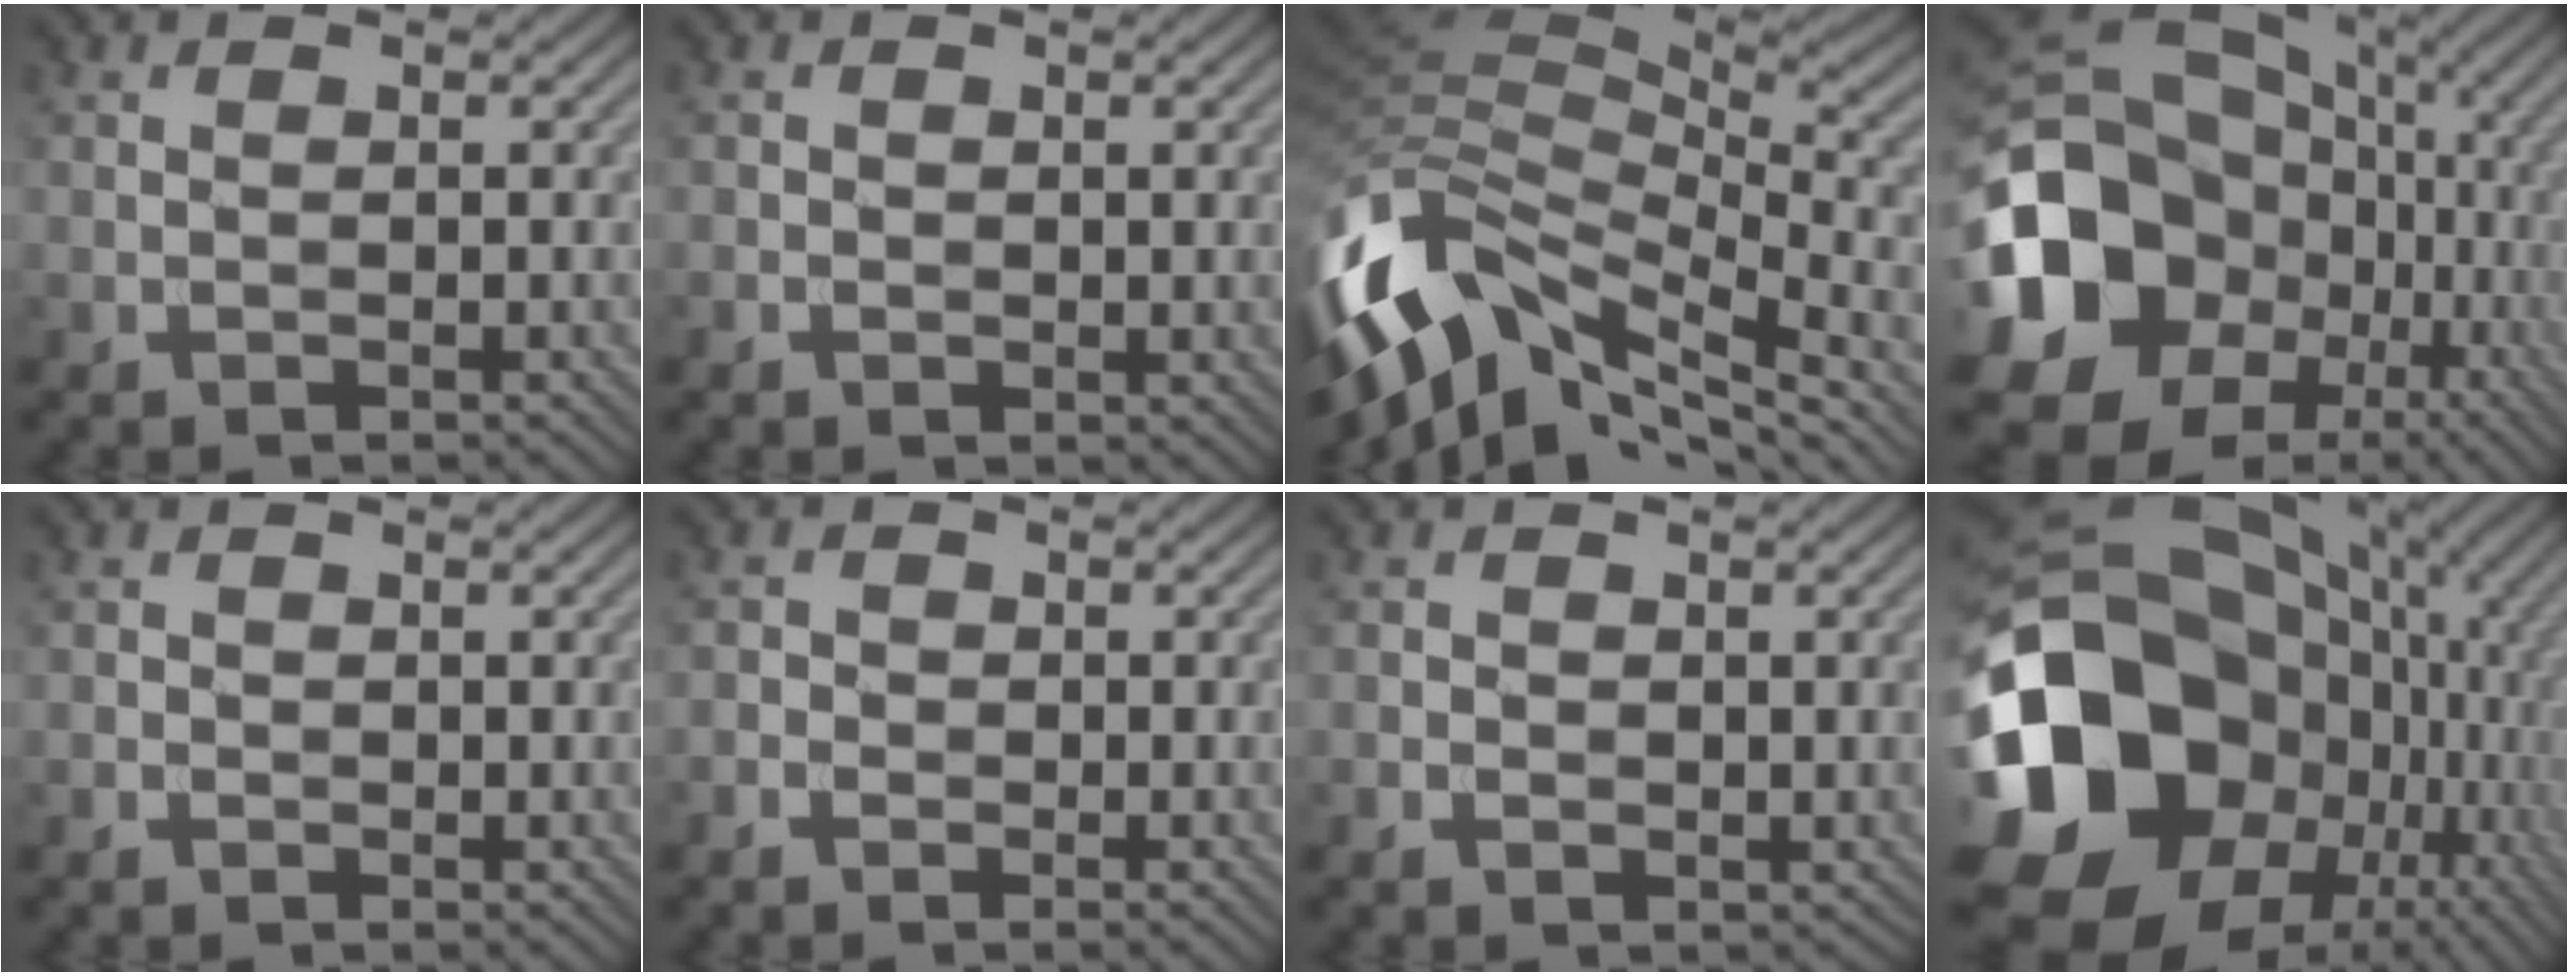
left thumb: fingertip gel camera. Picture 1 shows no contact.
{"total": 1.1, "force": [-0.1, 1.0, 0.4], "torque": [-0.009, -0.006, -0.004]}
{"total": 15.5, "force": [-7.4, 7.5, 11.3], "torque": [-0.274, -0.018, -0.132]}
{"total": 20.5, "force": [-3.7, 16.8, 11.2], "torque": [-0.279, -0.011, -0.059]}
{"total": 0.9, "force": [-0.3, 0.8, 0.2], "torque": [-0.006, -0.004, -0.008]}
{"total": 1.8, "force": [-0.9, 1.4, 0.4], "torque": [-0.008, 0.000, -0.023]}
{"total": 1.5, "force": [-0.3, 1.4, 0.4], "torque": [-0.009, -0.005, -0.007]}
{"total": 22.4, "force": [-3.4, 17.8, 13.2], "torque": [-0.321, -0.020, -0.039]}